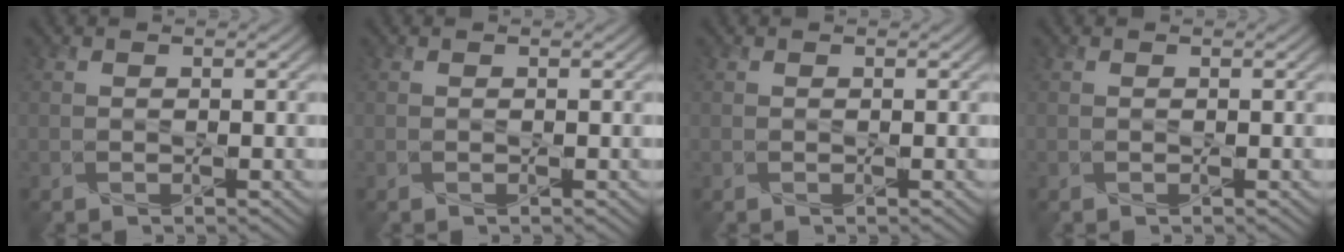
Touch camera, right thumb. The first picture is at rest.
{"total": 0.0}
{"total": 0.0}
{"total": 0.0}